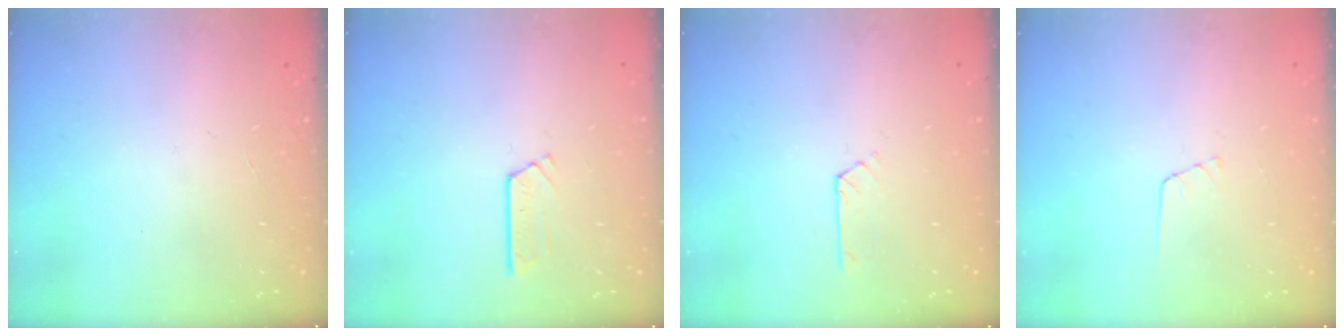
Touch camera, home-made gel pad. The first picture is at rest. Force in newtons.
{"total": 2.7, "press": 2.7, "slide": 0.2}
{"total": 2.1, "press": 2.0, "slide": 0.3}
{"total": 3.1, "press": 3.0, "slide": 0.3}